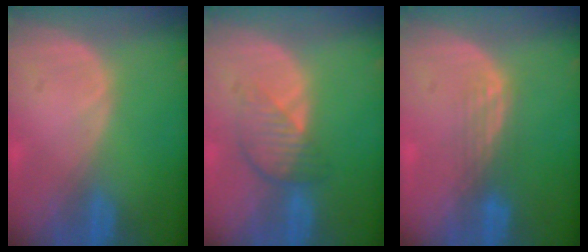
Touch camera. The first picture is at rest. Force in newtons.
{"total": 4.5, "press": 4.1, "slide": 1.9}
{"total": 3.0, "press": 2.5, "slide": 1.6}